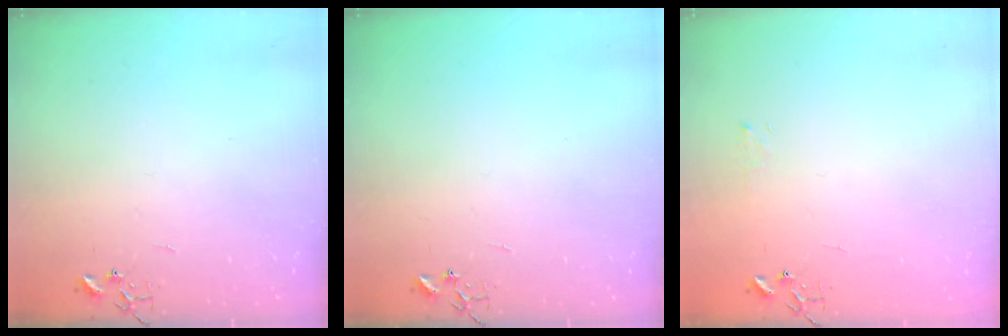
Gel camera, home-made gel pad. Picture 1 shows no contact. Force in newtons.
{"total": 0.0}
{"total": 3.8, "press": 3.8, "slide": 0.5}